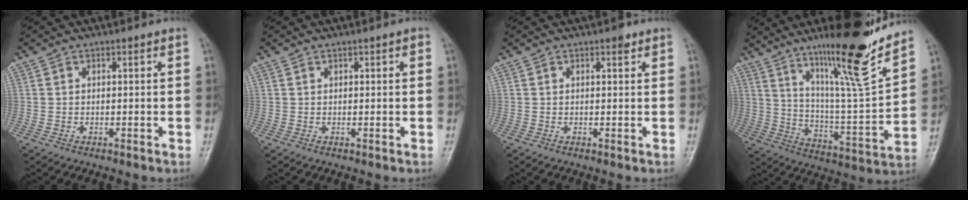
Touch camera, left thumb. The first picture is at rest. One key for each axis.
{"total": 0.8, "fx": 0.4, "fy": 0.4, "fz": 0.6, "tx": -0.002, "ty": 0.001, "tz": 0.004}
{"total": 1.3, "fx": 0.8, "fy": 0.6, "fz": 0.9, "tx": -0.006, "ty": -0.002, "tz": 0.009}
{"total": 20.2, "fx": 14.4, "fy": 2.0, "fz": 14.1, "tx": -0.195, "ty": -0.090, "tz": 0.241}